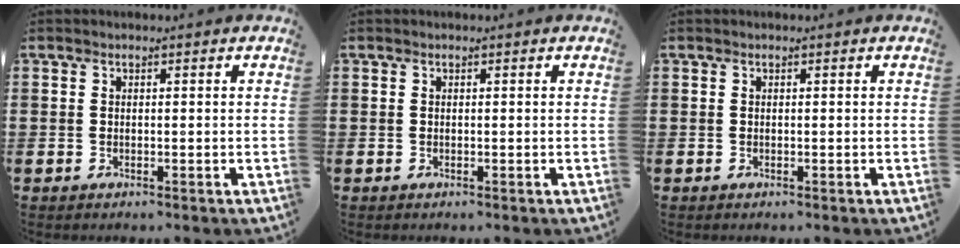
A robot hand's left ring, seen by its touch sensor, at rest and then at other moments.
{"total": 0.0}
{"total": 0.0}